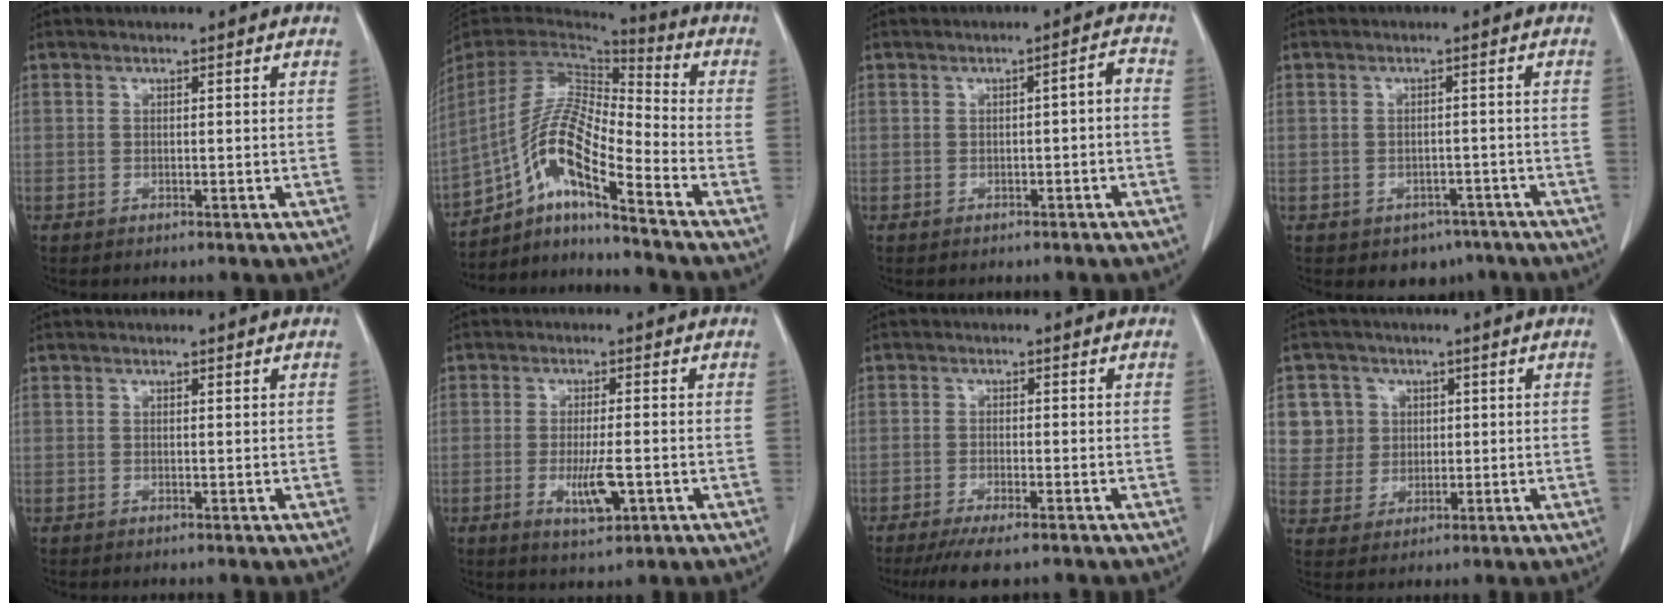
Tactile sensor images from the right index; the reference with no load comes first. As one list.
[{"total": 14.0, "force": [-8.5, 1.3, 11.1], "torque": [-0.224, 0.012, -0.156]}, {"total": 2.7, "force": [-0.5, 0.5, 2.6], "torque": [-0.032, 0.016, -0.008]}, {"total": 4.2, "force": [-2.8, 2.8, 1.1], "torque": [-0.003, 0.008, -0.032]}, {"total": 0.0}, {"total": 5.4, "force": [-1.6, 1.1, 5.0], "torque": [-0.094, -0.009, -0.022]}, {"total": 5.4, "force": [-3.9, 0.7, 3.6], "torque": [-0.059, -0.013, -0.060]}, {"total": 6.8, "force": [2.0, 6.5, 0.5], "torque": [-0.005, 0.015, 0.046]}]